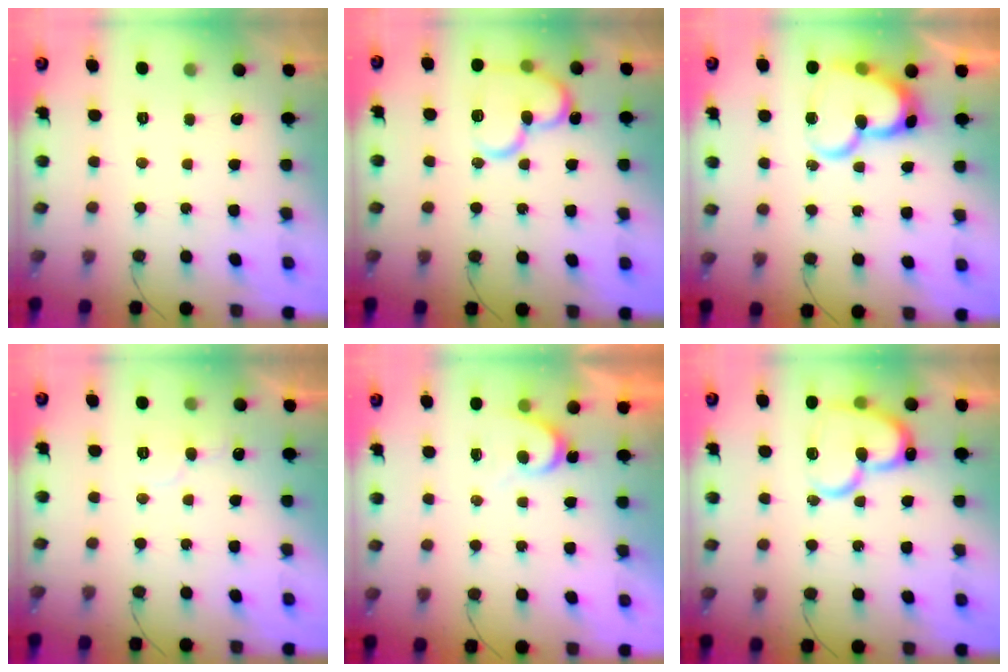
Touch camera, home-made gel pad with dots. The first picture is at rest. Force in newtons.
{"total": 16.0, "press": 15.9, "slide": 1.8}
{"total": 16.8, "press": 16.7, "slide": 1.9}
{"total": 6.1, "press": 6.0, "slide": 0.6}
{"total": 6.9, "press": 6.9, "slide": 0.4}
{"total": 18.4, "press": 18.3, "slide": 1.8}